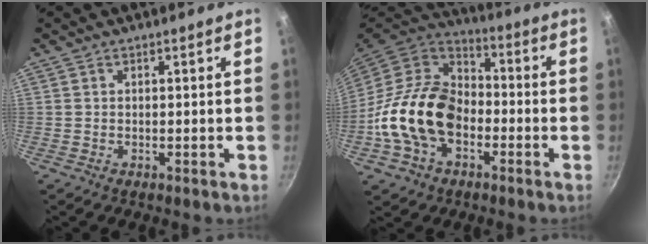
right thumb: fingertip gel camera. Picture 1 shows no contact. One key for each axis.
{"total": 20.0, "fx": -4.8, "fy": 13.9, "fz": 13.5, "tx": -0.225, "ty": 0.044, "tz": -0.104}